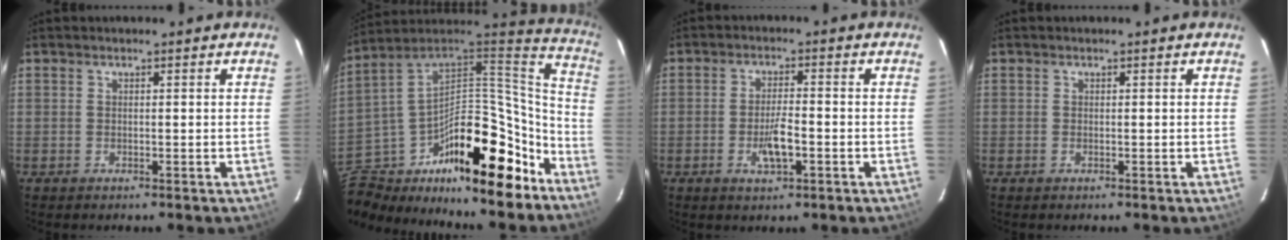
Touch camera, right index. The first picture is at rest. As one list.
[{"total": 29.5, "force": [-17.0, 15.3, 18.6], "torque": [-0.335, 0.045, -0.256]}, {"total": 5.0, "force": [-1.9, 1.4, 4.5], "torque": [-0.086, -0.003, -0.029]}, {"total": 0.0}]